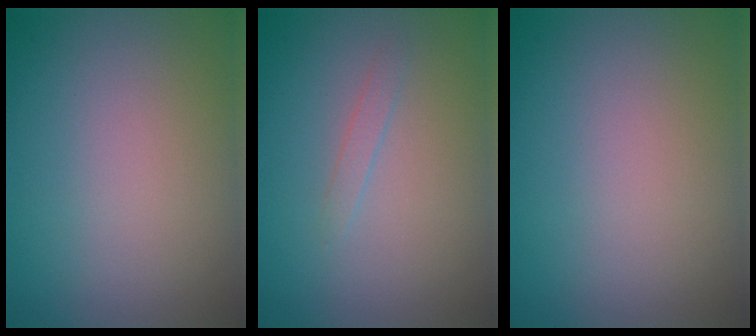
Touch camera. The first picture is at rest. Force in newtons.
{"total": 0.8, "press": 0.8, "slide": 0.1}
{"total": 0.0}